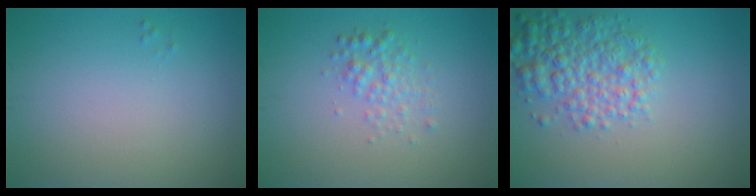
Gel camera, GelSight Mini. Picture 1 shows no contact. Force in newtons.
{"total": 2.1, "press": 2.1, "slide": 0.0}
{"total": 5.0, "press": 5.0, "slide": 0.1}